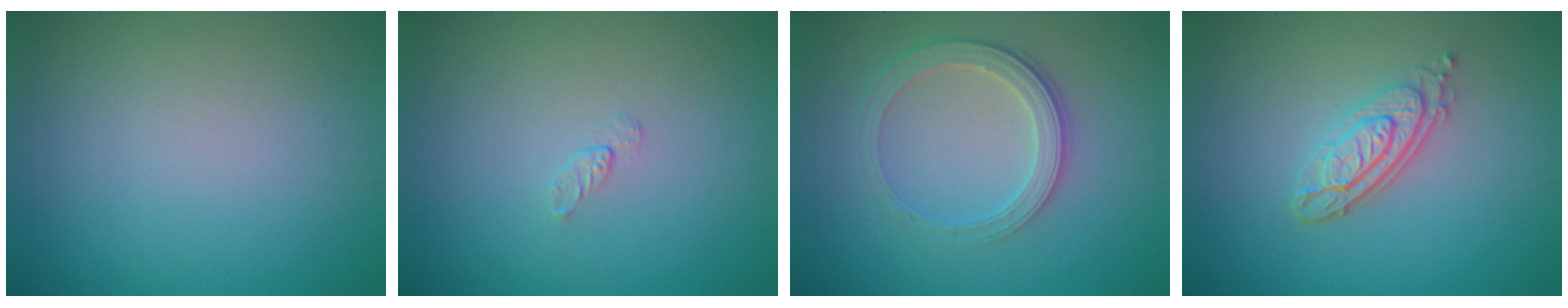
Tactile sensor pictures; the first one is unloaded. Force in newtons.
{"total": 0.5, "press": 0.3, "slide": 0.4}
{"total": 2.8, "press": 2.6, "slide": 0.8}
{"total": 3.3, "press": 2.7, "slide": 1.9}